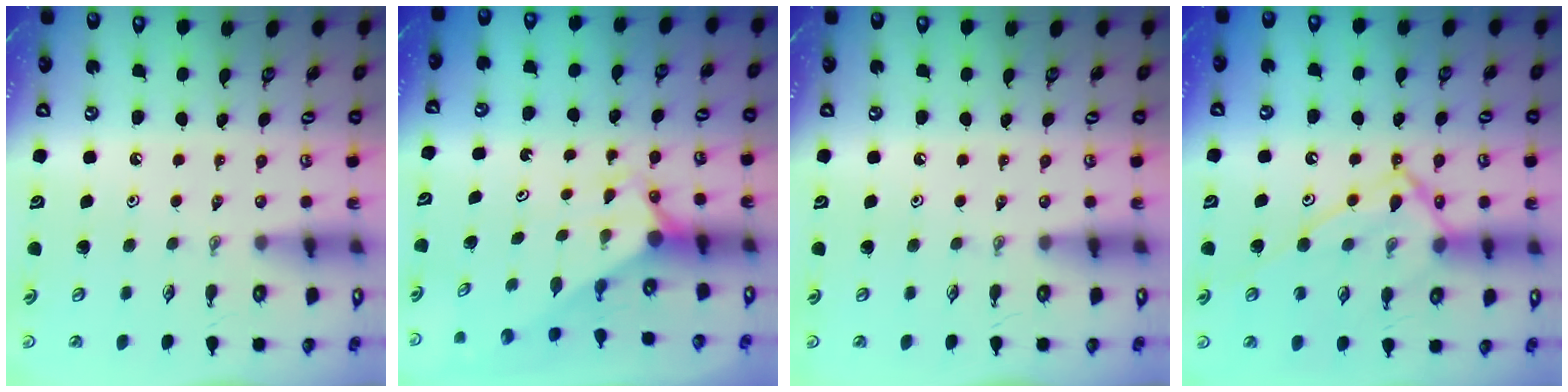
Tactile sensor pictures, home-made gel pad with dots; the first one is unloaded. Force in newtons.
{"total": 2.9, "press": 2.9, "slide": 0.0}
{"total": 0.0}
{"total": 15.7, "press": 15.6, "slide": 1.3}